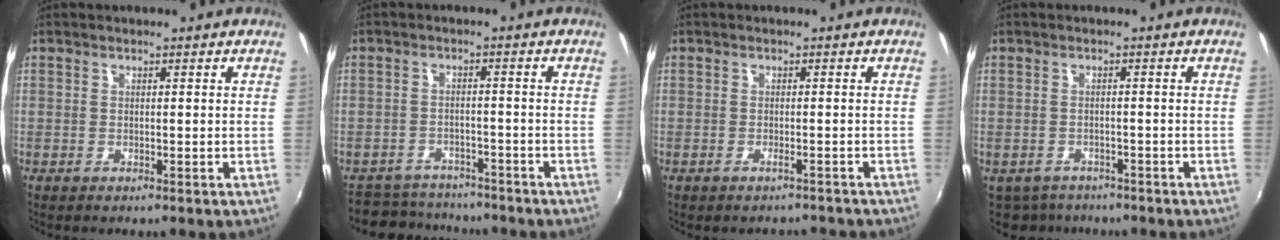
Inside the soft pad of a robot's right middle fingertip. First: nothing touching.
{"total": 8.9, "force": [-8.0, 3.7, 1.5], "torque": [-0.049, 0.010, -0.118]}
{"total": 3.2, "force": [-3.0, 0.7, 0.8], "torque": [-0.014, -0.008, -0.038]}
{"total": 5.3, "force": [-4.3, 3.0, 1.0], "torque": [-0.033, -0.012, -0.064]}